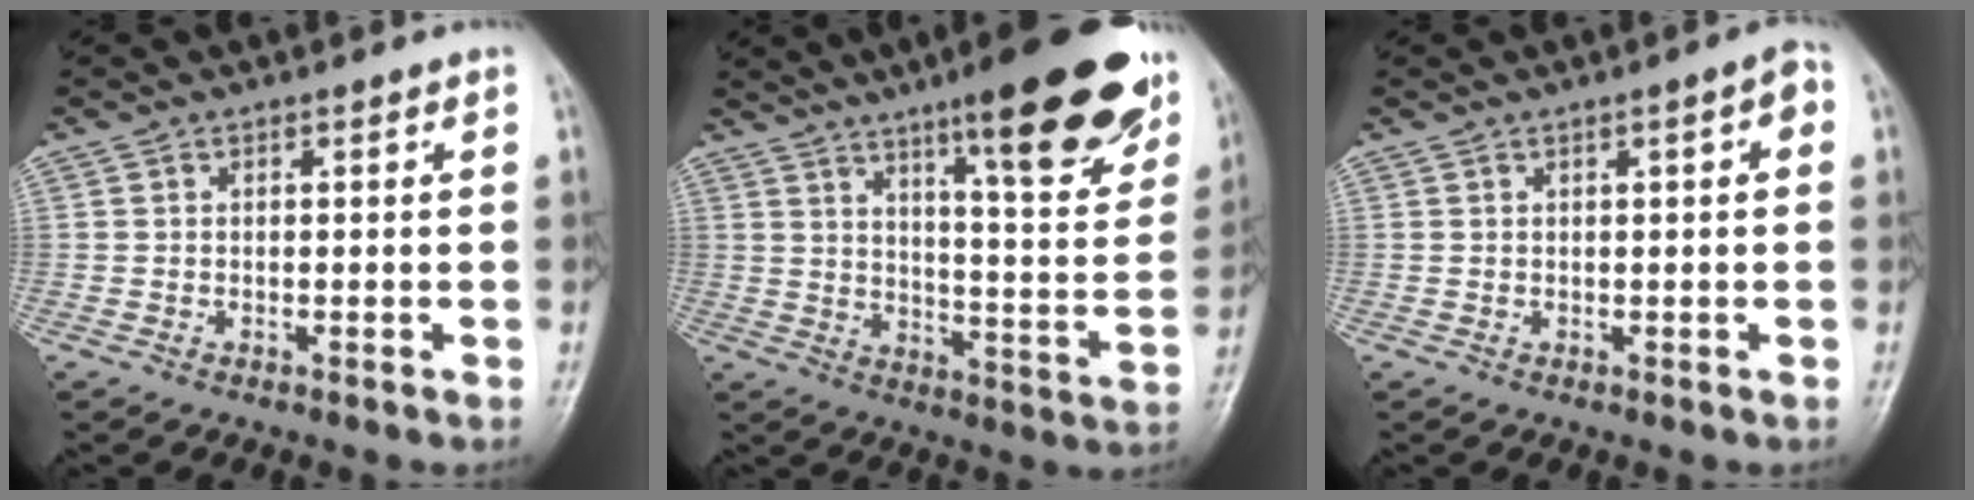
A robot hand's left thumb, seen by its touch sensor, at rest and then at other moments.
{"total": 22.6, "force": [14.0, 4.6, 17.2], "torque": [-0.205, -0.060, 0.201]}
{"total": 3.0, "force": [0.7, 0.7, 2.8], "torque": [-0.035, 0.006, 0.007]}